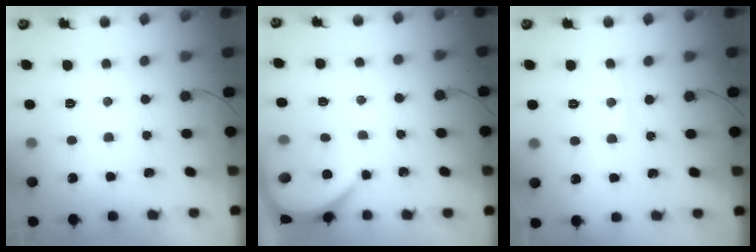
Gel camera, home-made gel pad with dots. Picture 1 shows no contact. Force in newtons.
{"total": 3.9, "press": 3.9, "slide": 0.6}
{"total": 4.9, "press": 4.8, "slide": 0.7}